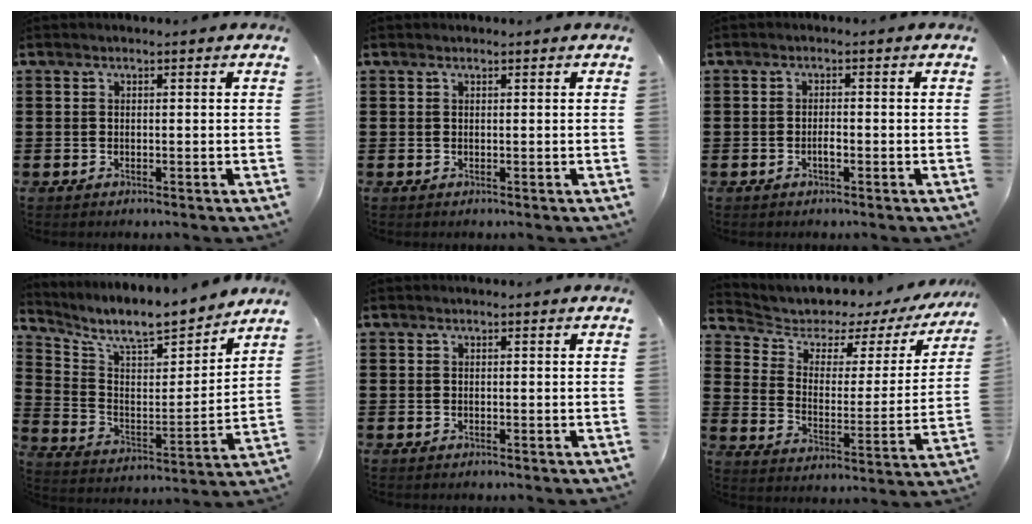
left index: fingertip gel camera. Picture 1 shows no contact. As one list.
[{"total": 0.0}, {"total": 1.6, "force": [-0.6, 0.5, 1.4], "torque": [-0.028, -0.001, -0.011]}, {"total": 9.0, "force": [8.0, 1.7, 3.6], "torque": [-0.101, -0.060, 0.133]}, {"total": 0.0}, {"total": 3.9, "force": [2.6, 2.4, 1.7], "torque": [-0.055, -0.021, 0.038]}]